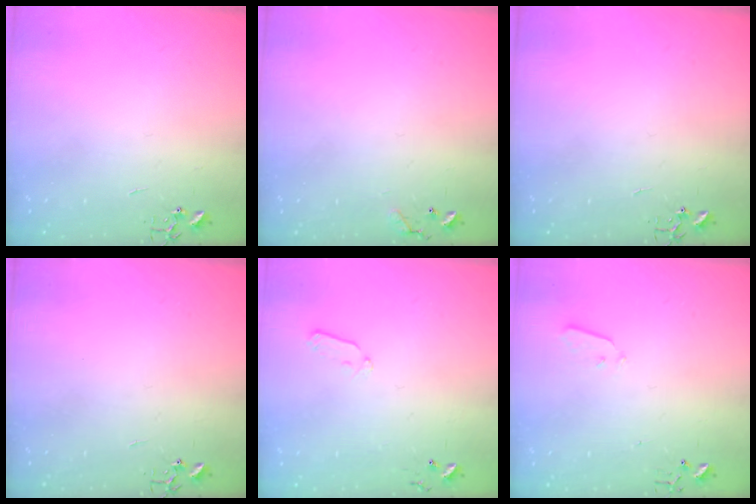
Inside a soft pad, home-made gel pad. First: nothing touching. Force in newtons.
{"total": 7.7, "press": 7.7, "slide": 0.5}
{"total": 0.0}
{"total": 0.0}
{"total": 6.0, "press": 5.9, "slide": 1.0}
{"total": 2.9, "press": 2.8, "slide": 0.8}